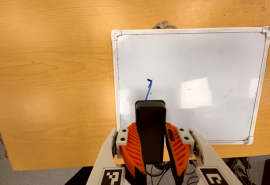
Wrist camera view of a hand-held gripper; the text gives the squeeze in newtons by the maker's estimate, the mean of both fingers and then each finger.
{"total": 8.9, "left": 6.4, "right": 11.4}